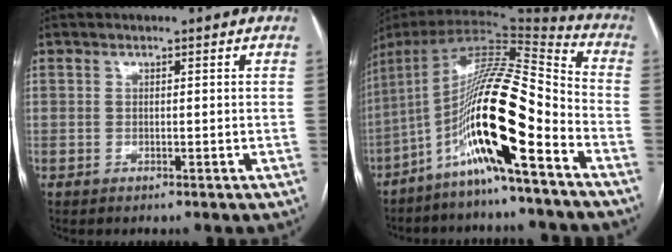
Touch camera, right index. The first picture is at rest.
{"total": 18.0, "force": [-8.1, 0.8, 16.0], "torque": [-0.297, 0.007, -0.149]}